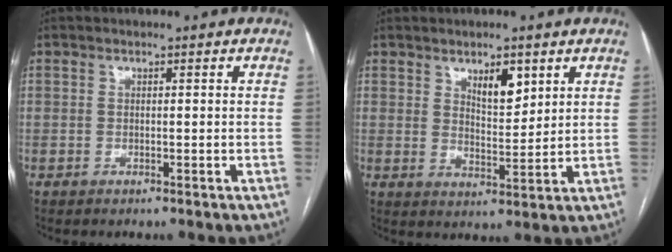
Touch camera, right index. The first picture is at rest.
{"total": 5.3, "force": [3.0, 1.9, 3.9], "torque": [-0.065, -0.006, 0.053]}